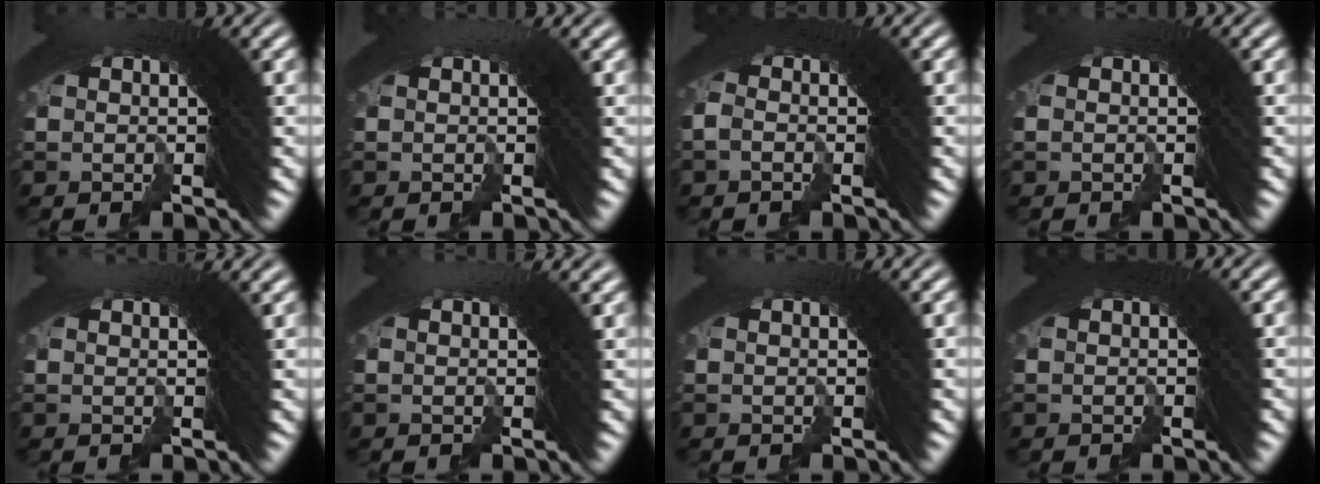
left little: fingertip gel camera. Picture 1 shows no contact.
{"total": 0.8, "force": [0.1, 0.4, 0.7], "torque": [-0.007, -0.001, -0.003]}
{"total": 1.2, "force": [-1.1, -0.4, 0.1], "torque": [-0.004, 0.009, -0.026]}
{"total": 0.8, "force": [-0.5, -0.5, 0.1], "torque": [0.013, 0.018, -0.017]}
{"total": 2.1, "force": [1.6, 0.3, 1.3], "torque": [-0.014, 0.004, 0.021]}
{"total": 2.1, "force": [1.1, 0.8, 1.6], "torque": [-0.015, 0.007, 0.010]}
{"total": 0.7, "force": [0.6, 0.1, 0.3], "torque": [-0.007, 0.001, 0.008]}
{"total": 0.7, "force": [-0.3, 0.6, 0.2], "torque": [-0.013, -0.009, -0.003]}